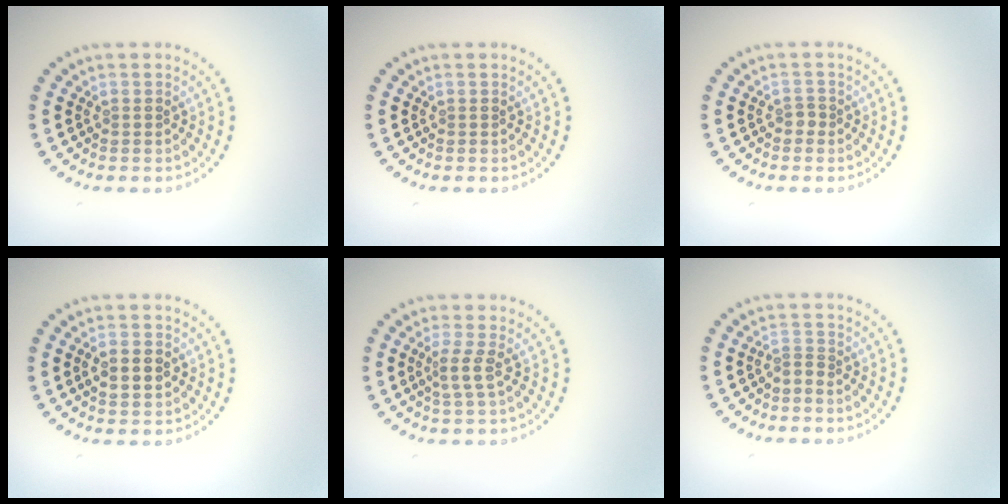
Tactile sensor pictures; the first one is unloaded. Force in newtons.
{"total": 0.0}
{"total": 0.9, "press": 0.6, "slide": 0.6}
{"total": 2.2, "press": 2.2, "slide": 0.1}
{"total": 1.9, "press": 1.3, "slide": 1.3}
{"total": 0.9, "press": 0.3, "slide": 0.8}